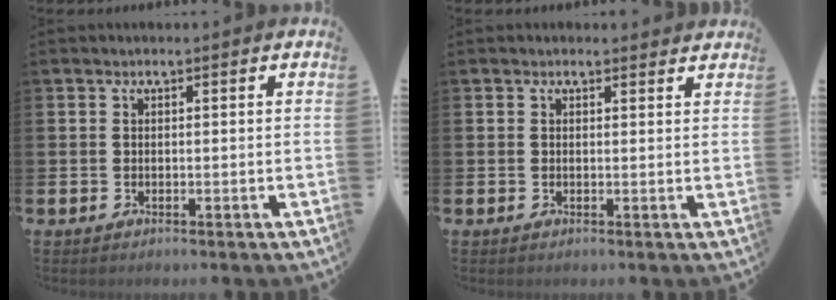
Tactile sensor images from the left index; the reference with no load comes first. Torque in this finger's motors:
{"motor_torque": [0.96, -1.18, 0.27, 0.00]}